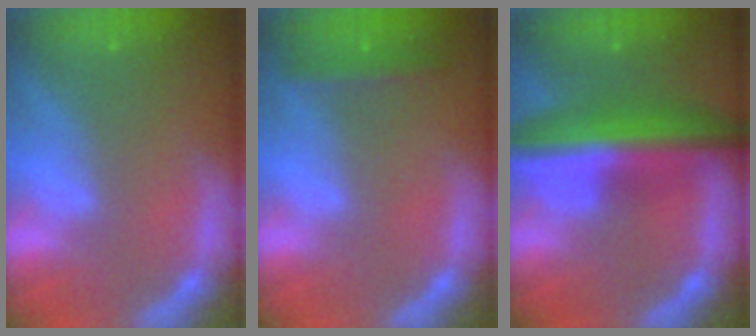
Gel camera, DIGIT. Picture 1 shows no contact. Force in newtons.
{"total": 1.9}
{"total": 10.0}